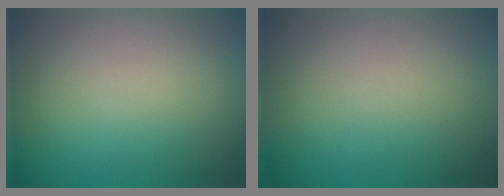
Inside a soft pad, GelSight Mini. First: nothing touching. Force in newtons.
{"total": 0.0}